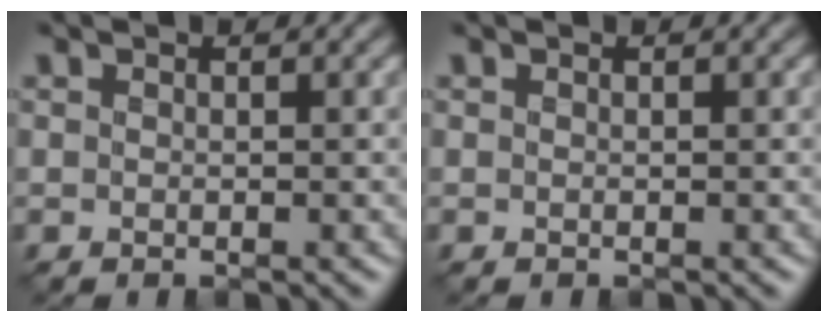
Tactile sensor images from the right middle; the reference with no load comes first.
{"total": 0.0}